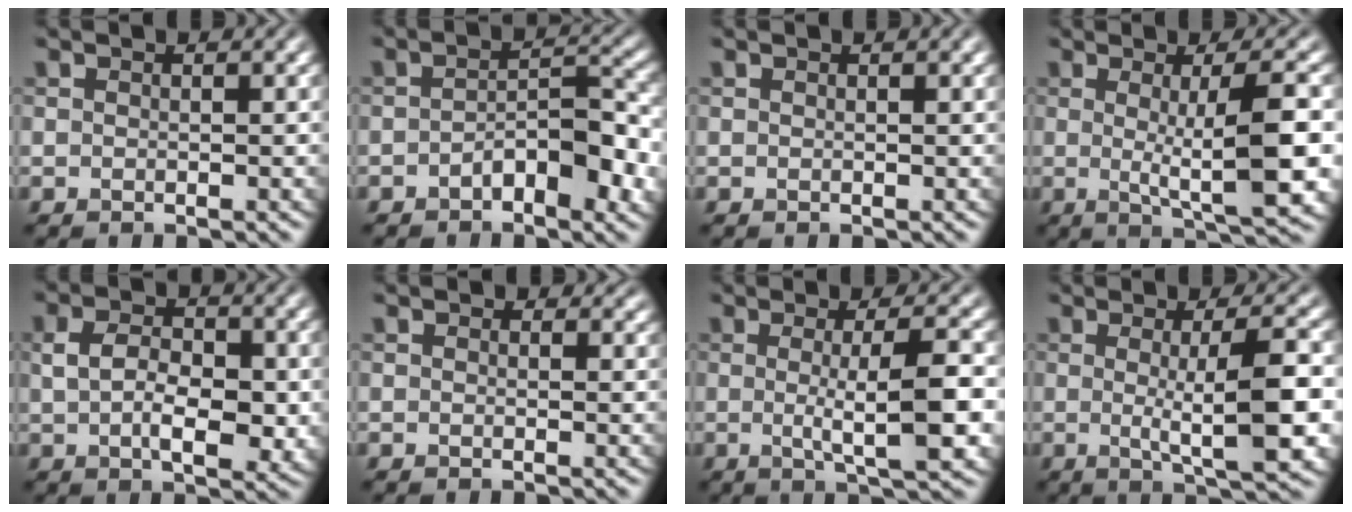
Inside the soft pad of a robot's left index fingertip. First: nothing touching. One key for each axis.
{"total": 4.9, "fx": -1.7, "fy": 2.2, "fz": 4.1, "tx": -0.062, "ty": 0.009, "tz": -0.028}
{"total": 0.6, "fx": 0.4, "fy": 0.1, "fz": 0.4, "tx": -0.003, "ty": 0.005, "tz": 0.006}
{"total": 7.7, "fx": -0.1, "fy": 1.5, "fz": 7.5, "tx": -0.100, "ty": -0.004, "tz": 0.002}
{"total": 5.8, "fx": 0.1, "fy": 3.4, "fz": 4.8, "tx": -0.080, "ty": -0.005, "tz": 0.001}
{"total": 1.0, "fx": 0.5, "fy": 0.7, "fz": 0.4, "tx": -0.003, "ty": -0.004, "tz": 0.004}
{"total": 6.2, "fx": -0.3, "fy": 1.2, "fz": 6.1, "tx": -0.087, "ty": -0.004, "tz": -0.003}
{"total": 7.0, "fx": -0.2, "fy": 1.4, "fz": 6.8, "tx": -0.094, "ty": -0.005, "tz": -0.001}